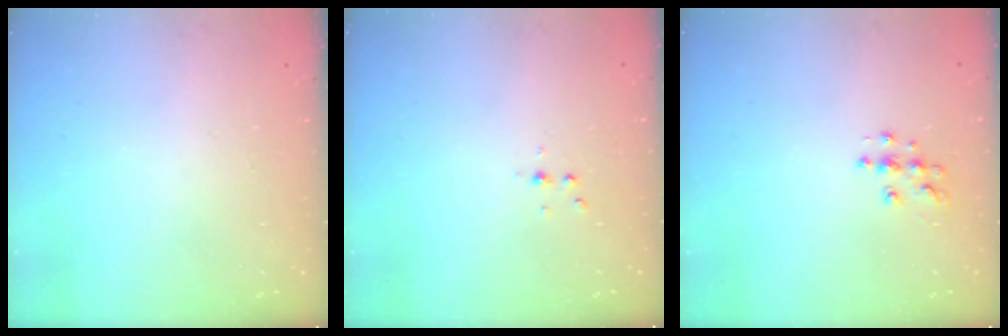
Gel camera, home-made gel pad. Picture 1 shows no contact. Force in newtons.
{"total": 4.0, "press": 3.6, "slide": 1.8}
{"total": 5.8, "press": 5.8, "slide": 0.2}